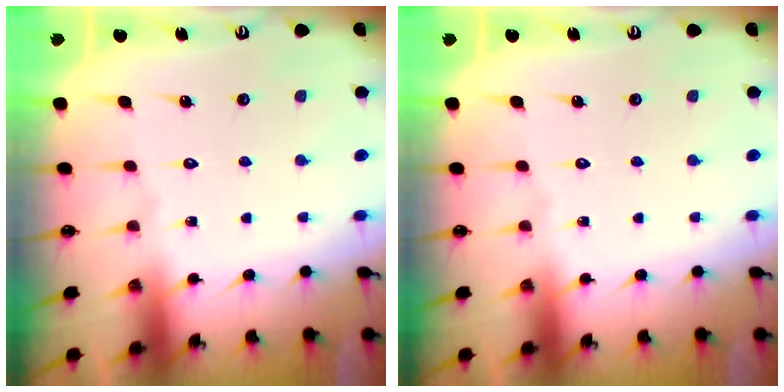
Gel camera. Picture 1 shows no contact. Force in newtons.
{"total": 0.0}